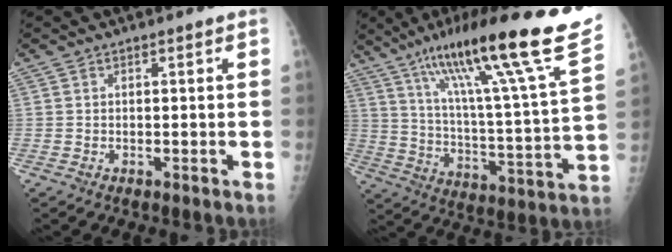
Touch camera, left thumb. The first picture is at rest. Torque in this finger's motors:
{"motor_torque": [0.79, 0.38, 1.40, -1.36, 0.17]}